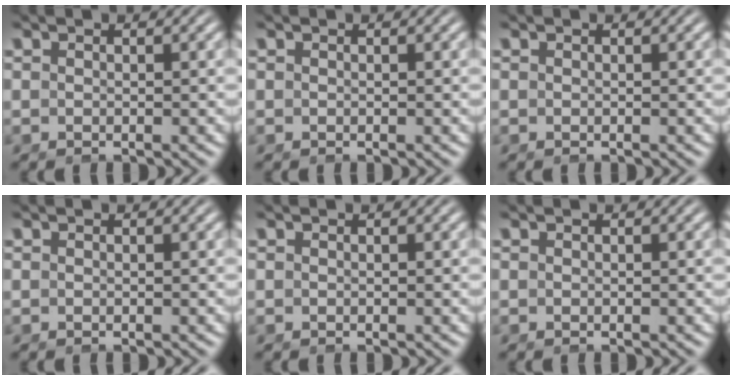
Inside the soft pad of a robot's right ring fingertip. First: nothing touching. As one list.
[{"total": 0.0}, {"total": 0.0}, {"total": 0.0}, {"total": 0.0}, {"total": 0.0}]